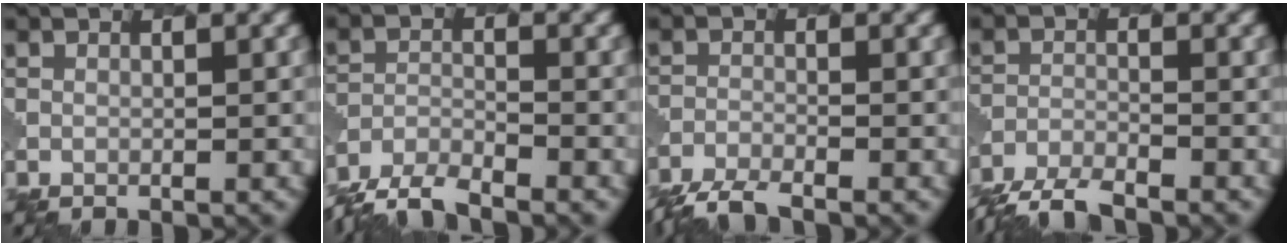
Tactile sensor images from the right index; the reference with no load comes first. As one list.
[{"total": 5.2, "force": [-4.9, 1.1, 1.4], "torque": [-0.031, -0.011, -0.097]}, {"total": 4.5, "force": [-4.2, 0.6, 1.4], "torque": [-0.034, -0.016, -0.079]}, {"total": 5.9, "force": [-5.5, 1.0, 1.8], "torque": [-0.040, -0.018, -0.098]}]